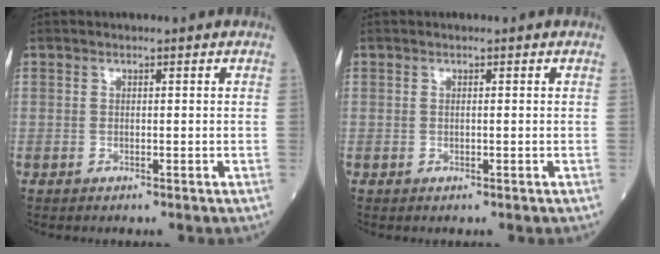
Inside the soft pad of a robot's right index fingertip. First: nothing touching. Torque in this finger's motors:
{"motor_torque": [-0.36, -0.38, -0.89, -0.20]}